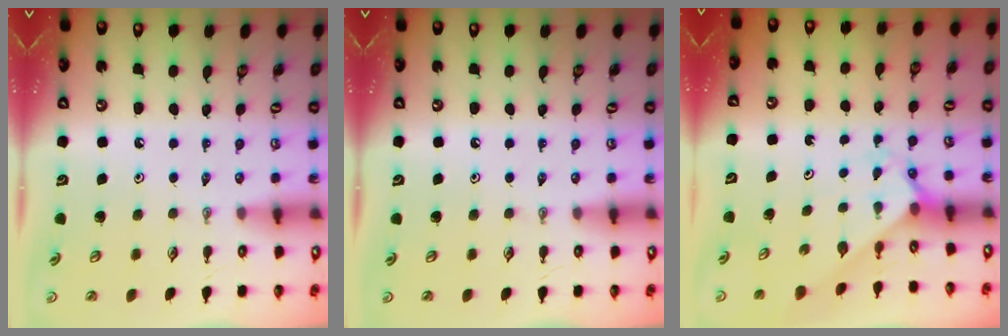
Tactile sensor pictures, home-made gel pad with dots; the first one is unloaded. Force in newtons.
{"total": 0.0}
{"total": 2.3, "press": 2.3, "slide": 0.2}